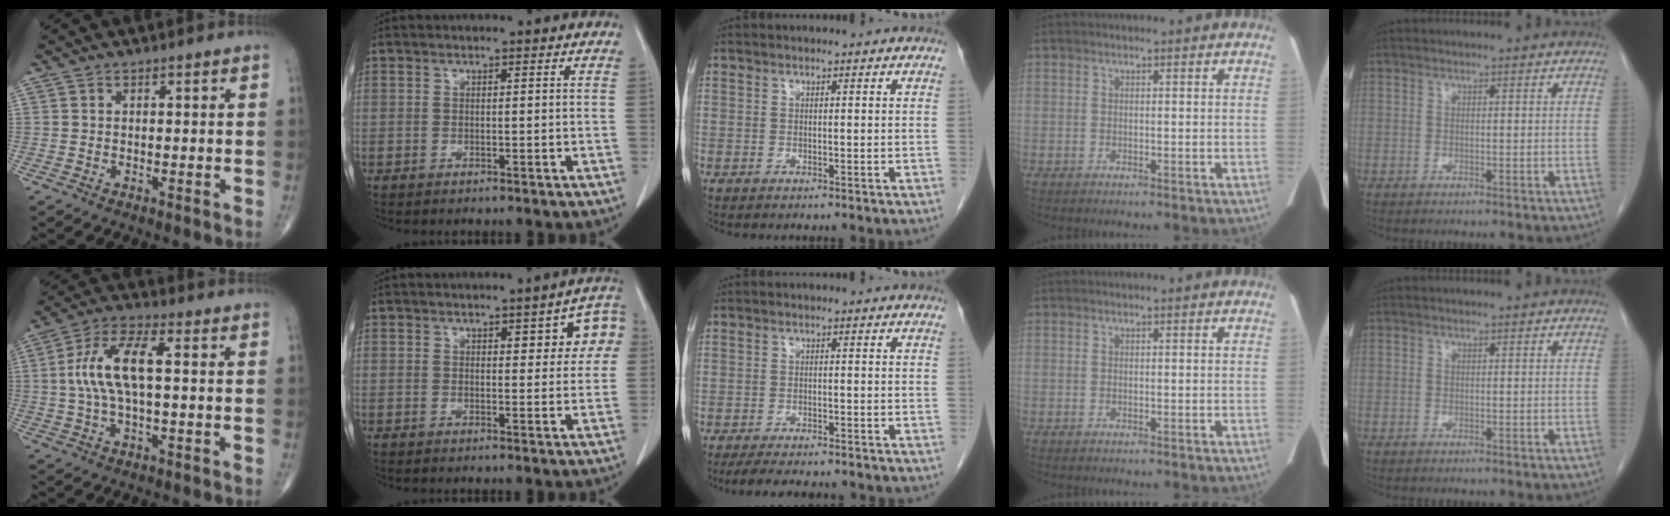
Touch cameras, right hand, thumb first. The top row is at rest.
{"thumb": {"total": 11.2, "force": [0.8, 4.3, 10.3], "torque": [-0.219, 0.027, 0.013]}, "index": {"total": 6.5, "force": [2.0, 2.4, 5.7], "torque": [-0.055, 0.019, 0.020]}, "middle": {"total": 9.4, "force": [-8.1, 2.0, 4.4], "torque": [-0.063, -0.009, -0.111]}}